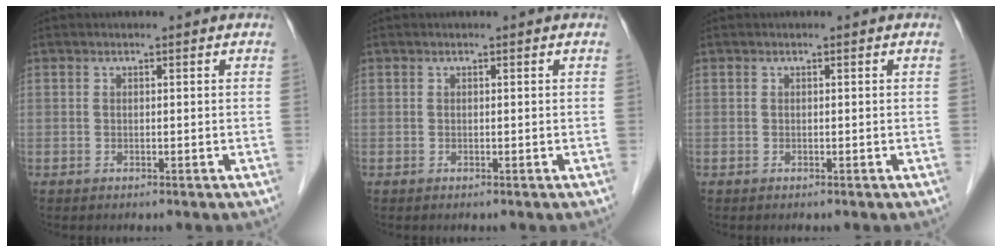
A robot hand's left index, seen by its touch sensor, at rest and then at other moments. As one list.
[{"total": 0.0}, {"total": 0.0}]